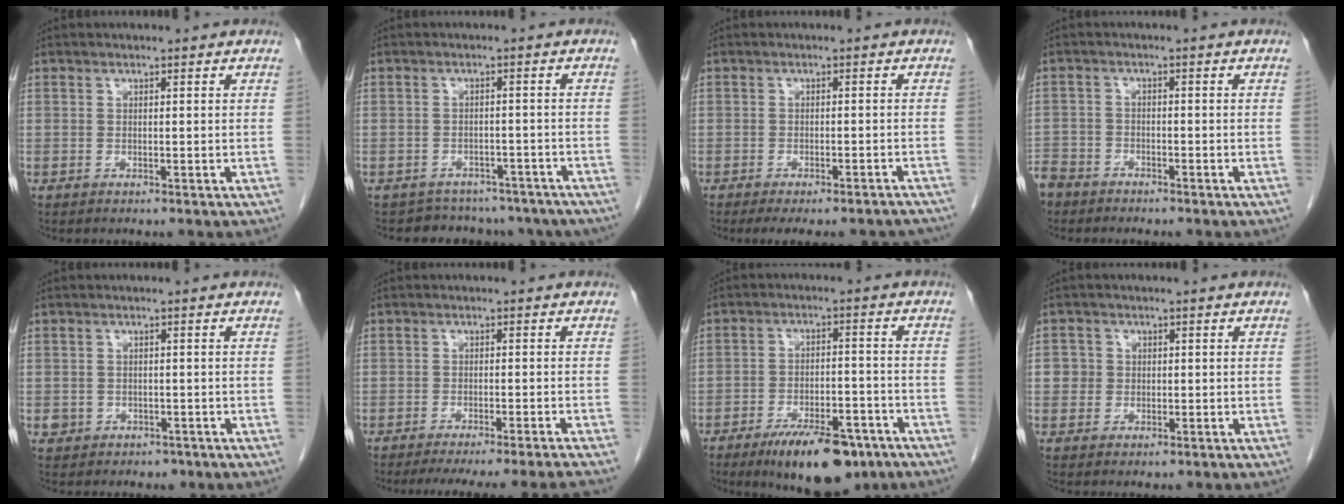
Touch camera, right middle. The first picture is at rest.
{"total": 9.9, "force": [-8.5, 5.0, 1.1], "torque": [-0.008, 0.025, -0.088]}
{"total": 11.5, "force": [-10.4, 2.4, 4.4], "torque": [-0.056, 0.003, -0.117]}
{"total": 6.4, "force": [-5.3, 3.6, 1.0], "torque": [-0.029, -0.003, -0.100]}
{"total": 2.5, "force": [-1.1, 2.2, 0.6], "torque": [-0.008, 0.010, -0.007]}
{"total": 12.8, "force": [-11.6, -1.8, 5.1], "torque": [-0.057, -0.028, -0.157]}
{"total": 12.2, "force": [-8.3, 4.3, 7.9], "torque": [-0.114, -0.003, -0.127]}
{"total": 2.8, "force": [-0.1, 2.8, 0.4], "torque": [0.005, 0.007, 0.000]}